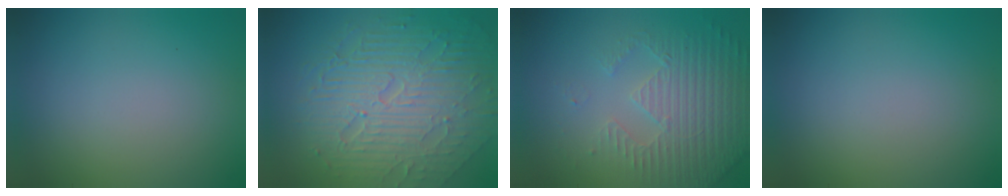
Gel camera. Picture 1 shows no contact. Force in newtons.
{"total": 9.5, "press": 6.2, "slide": 7.2}
{"total": 5.0, "press": 3.7, "slide": 3.4}
{"total": 0.0}